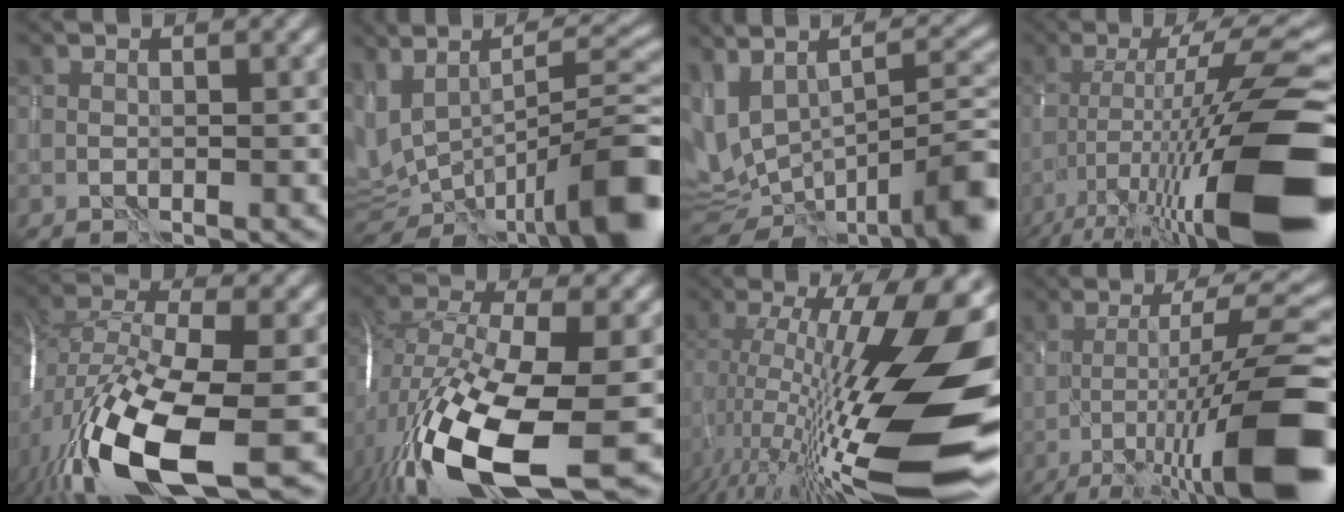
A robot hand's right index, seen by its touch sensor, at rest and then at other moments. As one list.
[{"total": 12.4, "force": [-3.5, 5.0, 10.8], "torque": [-0.183, -0.002, -0.043]}, {"total": 13.8, "force": [-4.2, 5.6, 11.9], "torque": [-0.205, -0.018, -0.031]}, {"total": 16.7, "force": [-5.9, 2.7, 15.4], "torque": [-0.242, 0.025, -0.092]}, {"total": 16.0, "force": [-6.2, 6.9, 13.0], "torque": [-0.280, -0.045, -0.105]}, {"total": 17.1, "force": [-5.6, 7.0, 14.6], "torque": [-0.305, -0.045, -0.090]}, {"total": 20.1, "force": [-3.3, 5.2, 19.1], "torque": [-0.304, 0.013, -0.061]}, {"total": 13.8, "force": [-5.3, 2.0, 12.6], "torque": [-0.192, 0.012, -0.079]}]